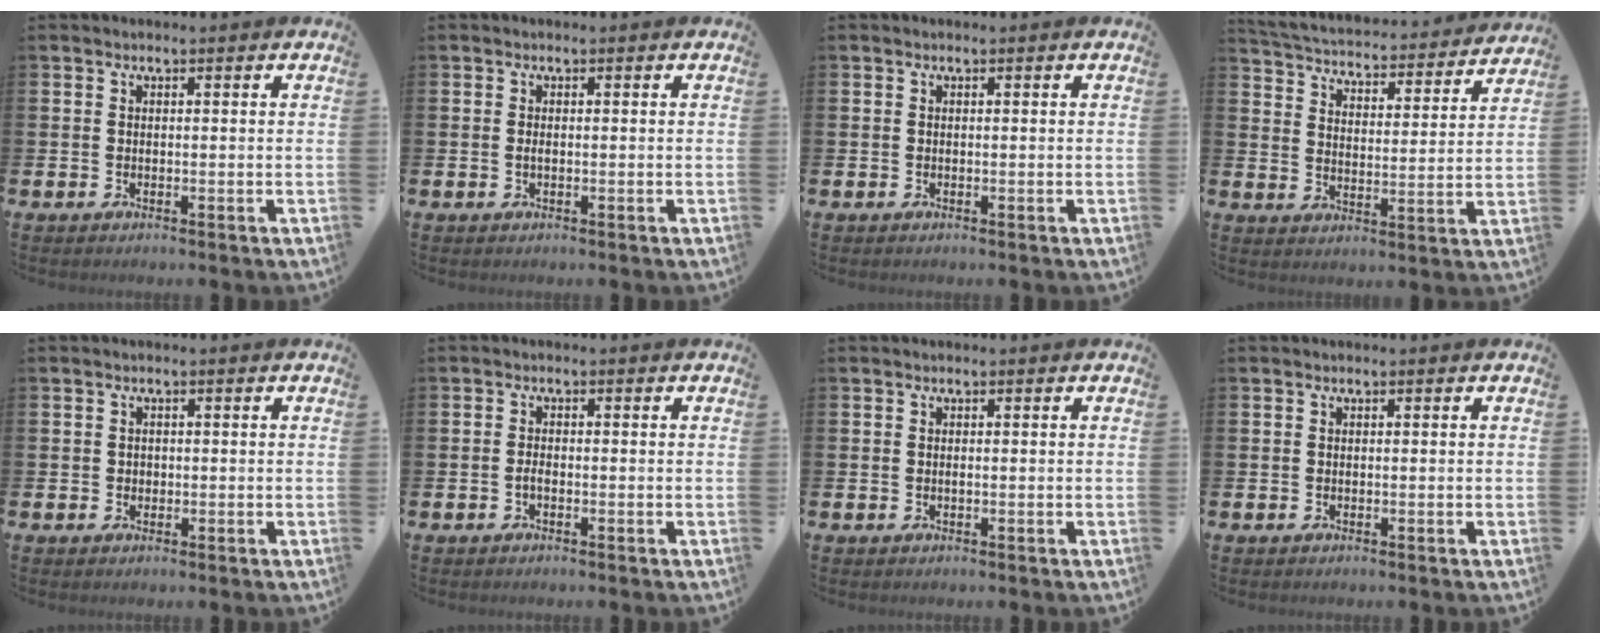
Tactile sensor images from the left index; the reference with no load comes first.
{"total": 0.6, "force": [-0.1, 0.2, 0.5], "torque": [-0.012, 0.000, -0.002]}
{"total": 0.0}
{"total": 4.1, "force": [4.0, 0.8, 0.6], "torque": [-0.037, -0.040, 0.060]}
{"total": 0.9, "force": [0.2, 0.8, 0.3], "torque": [0.008, 0.001, -0.002]}
{"total": 1.1, "force": [-0.5, 0.4, 0.8], "torque": [-0.009, -0.005, -0.012]}
{"total": 0.0}
{"total": 0.0}